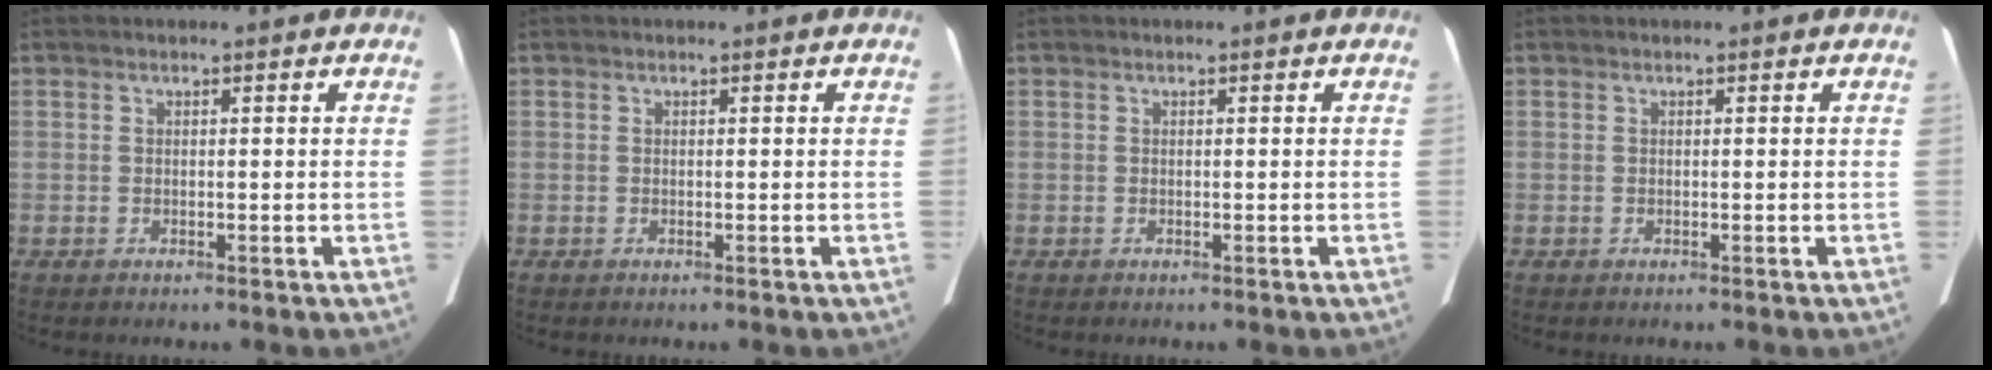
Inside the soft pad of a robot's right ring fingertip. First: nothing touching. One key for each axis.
{"total": 0.0}
{"total": 0.0}
{"total": 0.0}